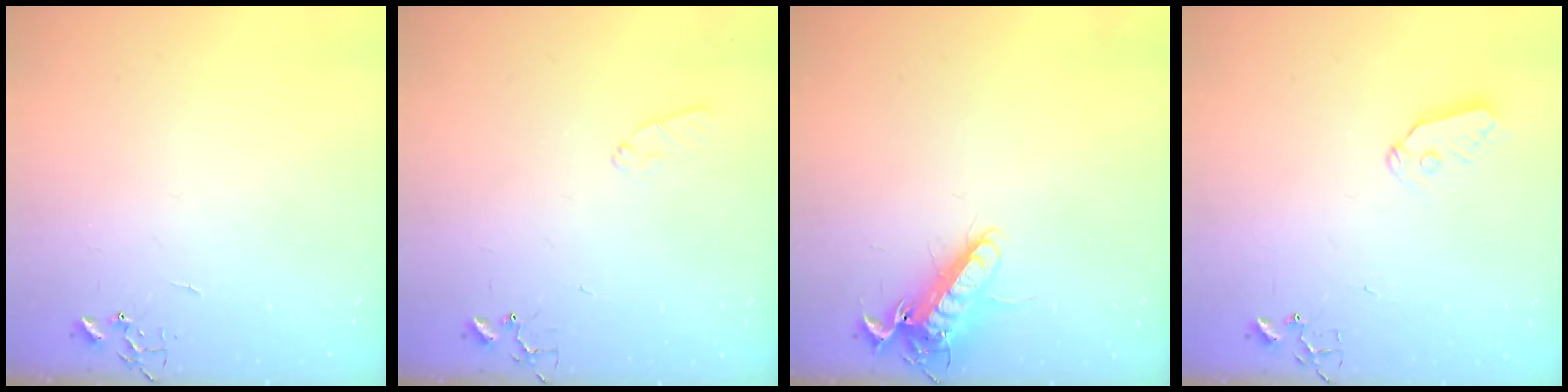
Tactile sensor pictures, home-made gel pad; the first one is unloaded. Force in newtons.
{"total": 5.7, "press": 5.7, "slide": 0.6}
{"total": 13.3, "press": 13.2, "slide": 1.8}
{"total": 7.4, "press": 7.4, "slide": 0.5}